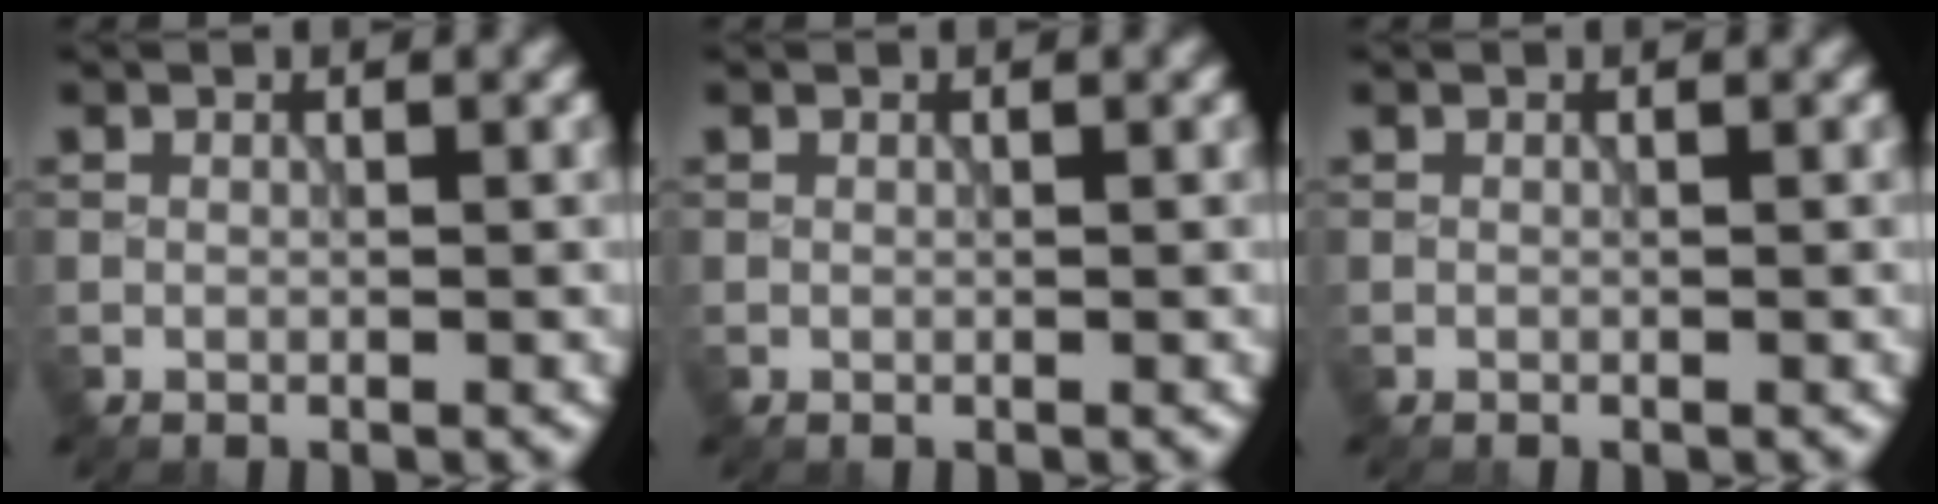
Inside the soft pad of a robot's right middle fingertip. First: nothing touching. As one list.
[{"total": 0.0}, {"total": 0.0}]